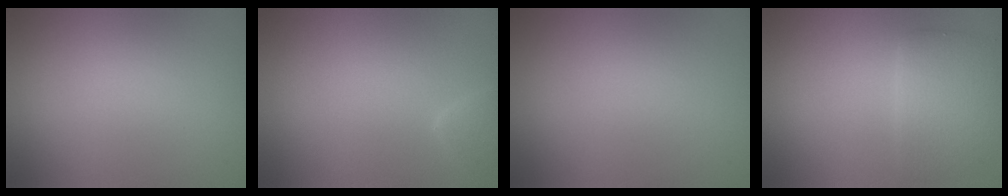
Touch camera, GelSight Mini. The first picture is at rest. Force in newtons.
{"total": 1.4, "press": 1.4, "slide": 0.1}
{"total": 0.0}
{"total": 3.7, "press": 3.7, "slide": 0.2}